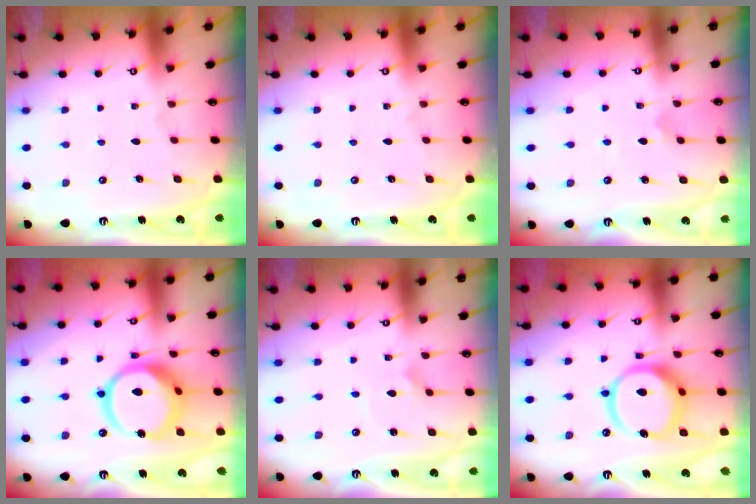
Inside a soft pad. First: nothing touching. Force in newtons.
{"total": 0.0}
{"total": 2.3, "press": 2.3, "slide": 0.2}
{"total": 16.5, "press": 16.4, "slide": 2.1}
{"total": 3.0, "press": 3.0, "slide": 0.1}
{"total": 14.5, "press": 14.3, "slide": 1.9}